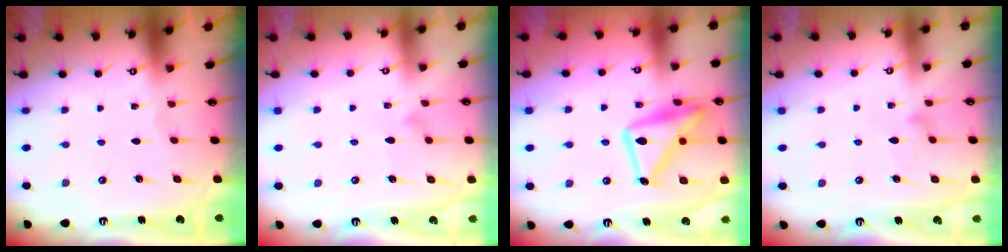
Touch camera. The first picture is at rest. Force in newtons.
{"total": 8.2, "press": 8.2, "slide": 0.3}
{"total": 18.4, "press": 18.3, "slide": 1.4}
{"total": 7.0, "press": 7.0, "slide": 0.5}